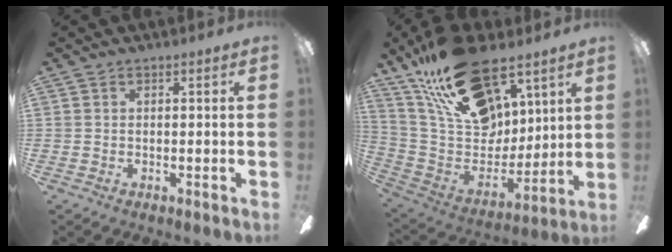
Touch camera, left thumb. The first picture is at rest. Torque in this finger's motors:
{"motor_torque": [2.31, 2.31, 1.27, -1.50, 0.44]}